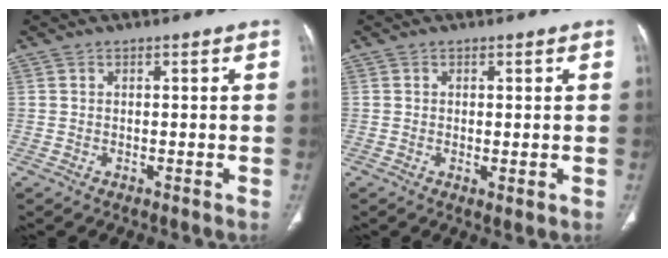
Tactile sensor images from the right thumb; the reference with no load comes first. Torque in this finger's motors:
{"motor_torque": [-0.10, 0.09, -0.44, 0.22, -0.02]}